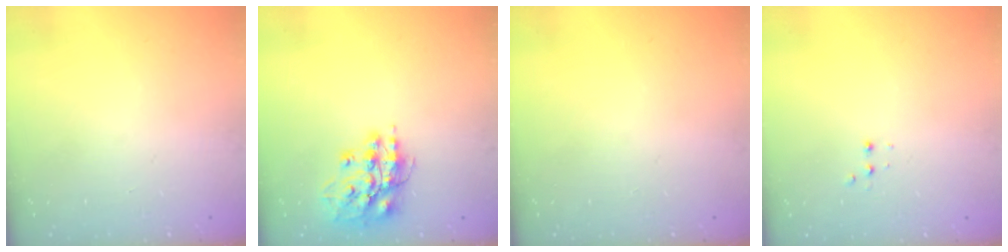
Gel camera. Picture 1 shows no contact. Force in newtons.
{"total": 13.9, "press": 13.7, "slide": 2.0}
{"total": 0.0}
{"total": 2.4, "press": 2.2, "slide": 0.9}